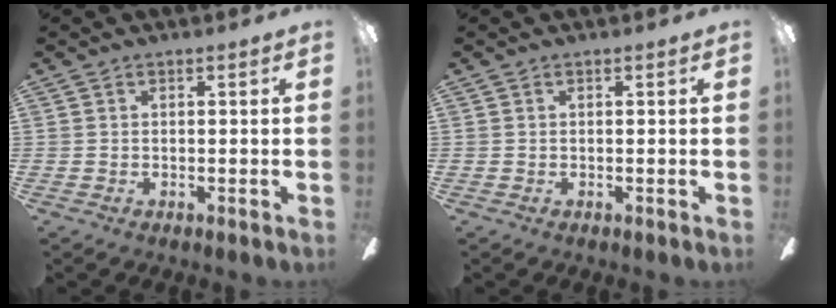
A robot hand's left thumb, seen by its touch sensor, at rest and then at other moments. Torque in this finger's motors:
{"motor_torque": [-0.11, 0.11, -0.04, 0.04, 0.00]}